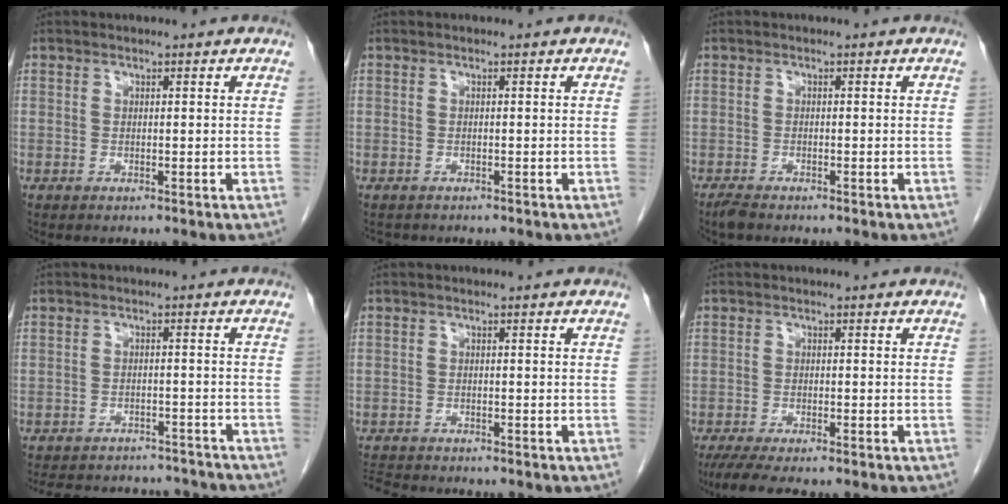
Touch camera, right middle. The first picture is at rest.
{"total": 1.8, "force": [-1.6, 0.8, 0.3], "torque": [-0.015, -0.004, -0.021]}
{"total": 1.6, "force": [-1.3, 0.3, 0.7], "torque": [-0.022, -0.004, -0.024]}
{"total": 16.1, "force": [-14.8, 4.7, 4.4], "torque": [-0.107, 0.005, -0.187]}
{"total": 4.7, "force": [-4.6, 0.4, 1.1], "torque": [-0.022, -0.015, -0.077]}
{"total": 6.7, "force": [-5.4, 0.8, 3.9], "torque": [-0.058, -0.015, -0.083]}